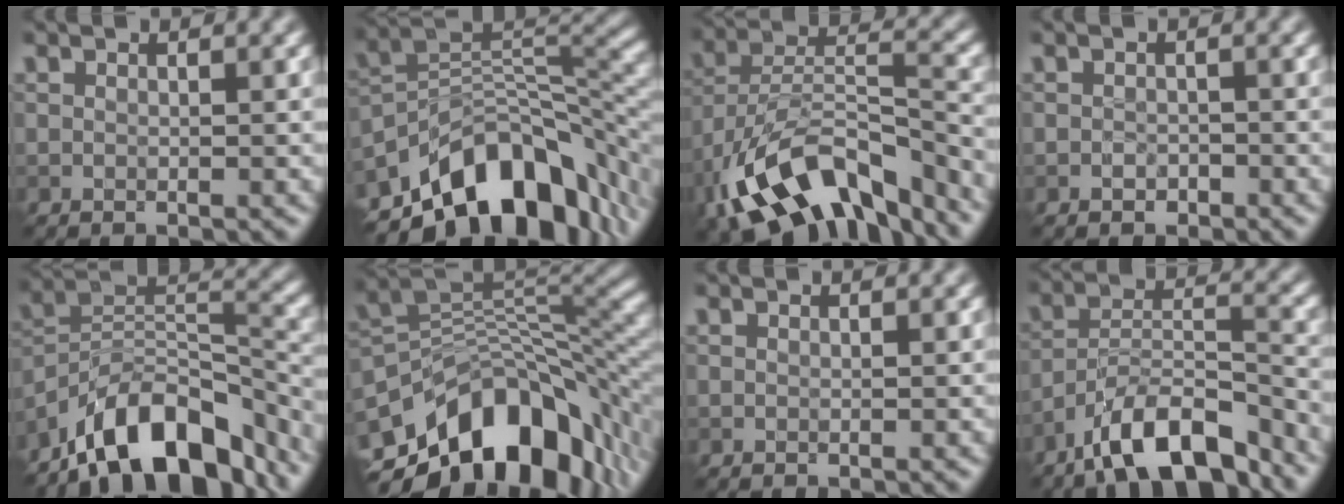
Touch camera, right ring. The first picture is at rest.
{"total": 12.5, "force": [-6.7, 7.0, 7.9], "torque": [-0.118, 0.008, -0.125]}
{"total": 13.0, "force": [-8.0, 6.2, 8.2], "torque": [-0.149, 0.005, -0.142]}
{"total": 0.9, "force": [-0.5, 0.7, 0.2], "torque": [-0.002, 0.005, -0.007]}
{"total": 12.0, "force": [-8.9, 4.6, 6.6], "torque": [-0.099, 0.022, -0.167]}
{"total": 13.0, "force": [-5.3, 7.3, 9.3], "torque": [-0.141, 0.011, -0.093]}
{"total": 0.0}
{"total": 8.5, "force": [-6.6, 2.4, 4.7], "torque": [-0.067, 0.007, -0.124]}